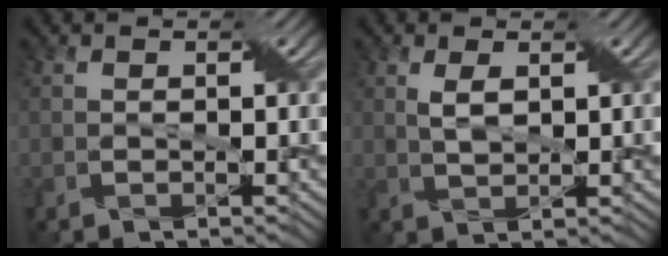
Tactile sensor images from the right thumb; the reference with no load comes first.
{"total": 2.5, "force": [0.9, 1.0, 2.1], "torque": [-0.052, 0.002, 0.020]}